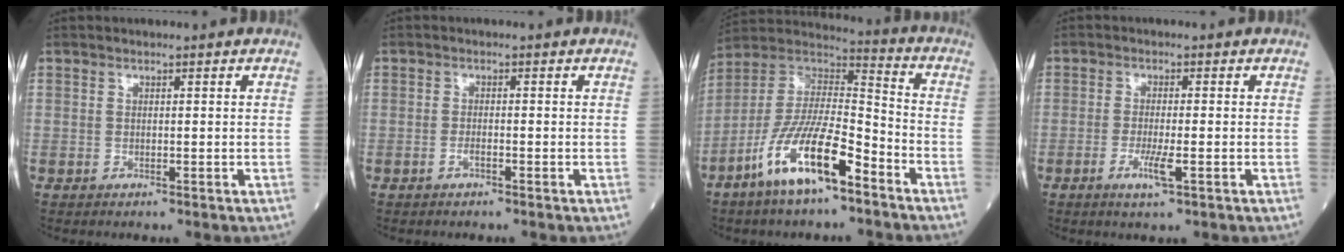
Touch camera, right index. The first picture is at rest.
{"total": 1.1, "force": [-0.6, 0.3, 0.9], "torque": [-0.016, 0.001, -0.013]}
{"total": 14.9, "force": [-8.3, 3.2, 12.0], "torque": [-0.233, -0.006, -0.155]}
{"total": 3.8, "force": [-1.4, 0.3, 3.5], "torque": [-0.071, -0.008, -0.026]}